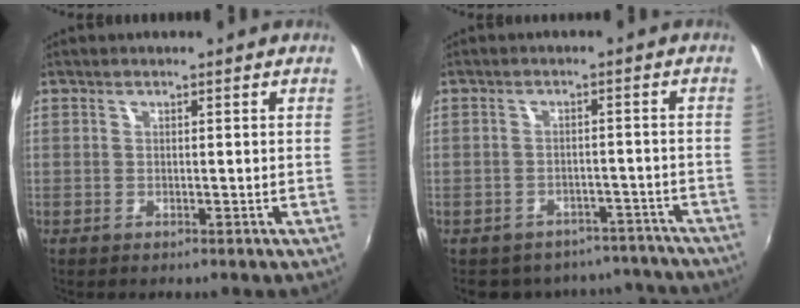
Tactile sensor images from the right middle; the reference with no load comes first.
{"total": 12.6, "force": [-10.8, 6.0, 2.8], "torque": [-0.064, 0.019, -0.120]}